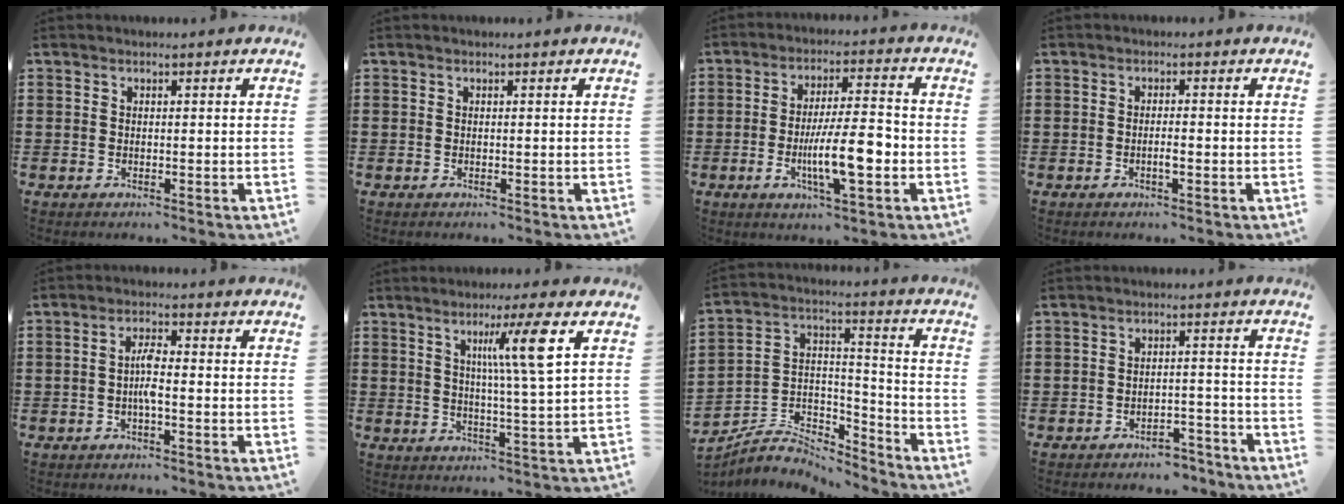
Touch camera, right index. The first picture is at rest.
{"total": 0.0}
{"total": 10.5, "force": [-2.6, 2.7, 9.9], "torque": [-0.173, -0.006, -0.047]}
{"total": 1.8, "force": [-0.7, 0.2, 1.7], "torque": [-0.032, 0.001, -0.013]}
{"total": 3.4, "force": [-0.8, 0.7, 3.3], "torque": [-0.076, -0.001, -0.020]}
{"total": 8.2, "force": [3.3, -0.6, 7.5], "torque": [-0.139, -0.006, 0.045]}
{"total": 6.0, "force": [-5.3, 2.4, 1.4], "torque": [-0.042, 0.002, -0.106]}
{"total": 3.5, "force": [-3.4, 0.5, 0.7], "torque": [-0.014, 0.006, -0.069]}